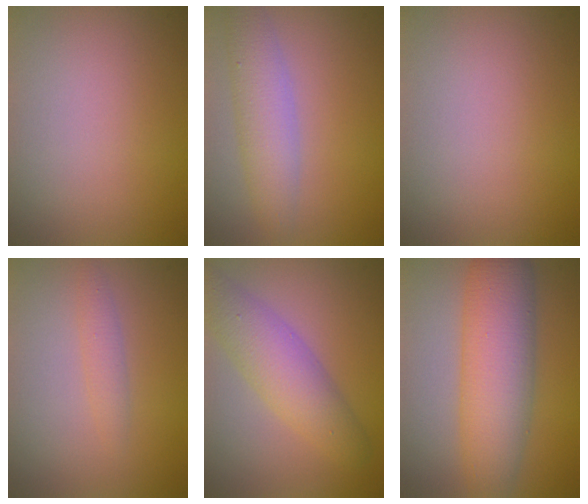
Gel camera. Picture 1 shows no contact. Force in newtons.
{"total": 4.0, "press": 4.0, "slide": 0.1}
{"total": 0.0}
{"total": 1.4, "press": 1.4, "slide": 0.0}
{"total": 5.1, "press": 5.1, "slide": 0.1}
{"total": 7.6, "press": 7.6, "slide": 0.1}